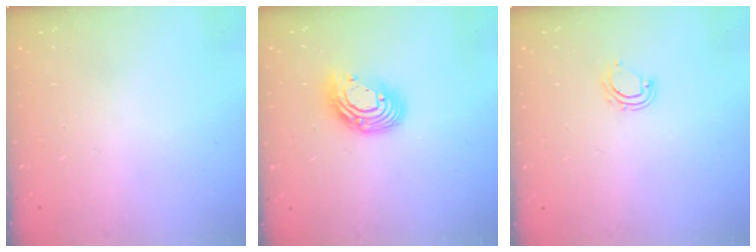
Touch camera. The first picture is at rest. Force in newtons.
{"total": 12.2, "press": 12.1, "slide": 1.1}
{"total": 5.4, "press": 5.4, "slide": 0.4}